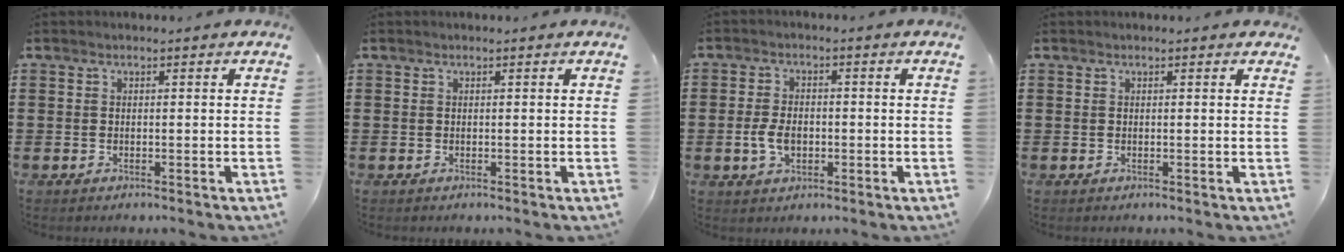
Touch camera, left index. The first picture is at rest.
{"total": 0.0}
{"total": 4.6, "force": [-0.9, 2.9, 3.5], "torque": [-0.085, -0.001, -0.022]}
{"total": 0.0}